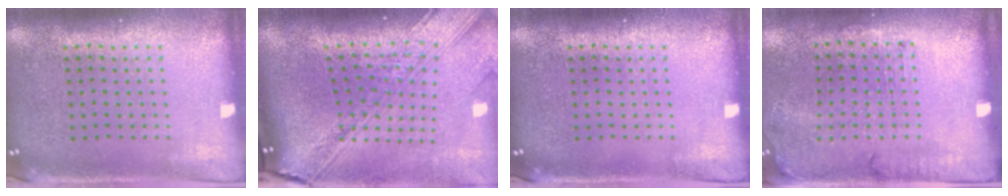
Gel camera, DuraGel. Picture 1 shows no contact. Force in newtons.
{"total": 4.1, "press": 2.9, "slide": 2.8}
{"total": 0.0}
{"total": 1.7, "press": 1.2, "slide": 1.2}